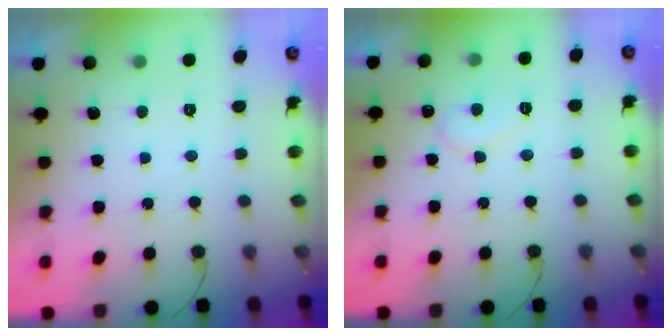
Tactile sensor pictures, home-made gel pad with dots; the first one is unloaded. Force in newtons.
{"total": 6.7, "press": 6.7, "slide": 0.5}